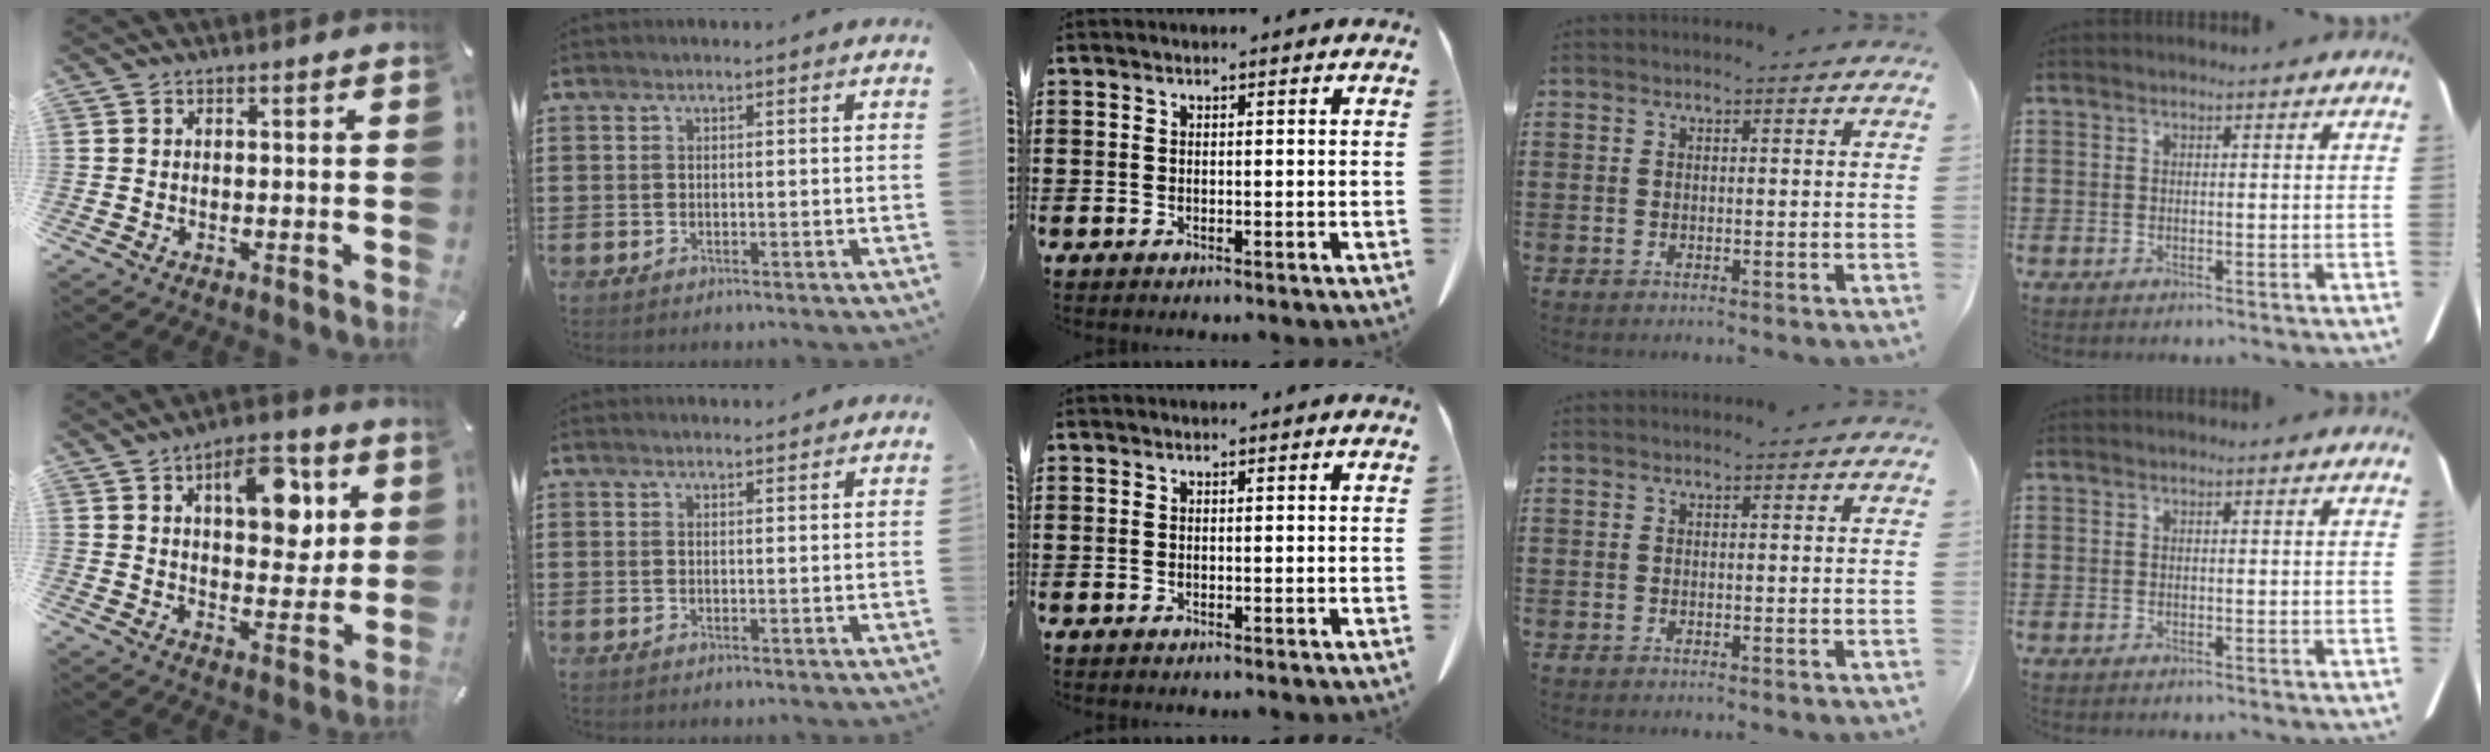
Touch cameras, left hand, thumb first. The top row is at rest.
{"thumb": {"total": 13.1, "force": [5.3, 7.4, 9.4], "torque": [-0.113, -0.017, 0.084]}, "index": {"total": 1.3, "force": [1.2, 0.1, 0.2], "torque": [-0.005, 0.000, 0.024]}}